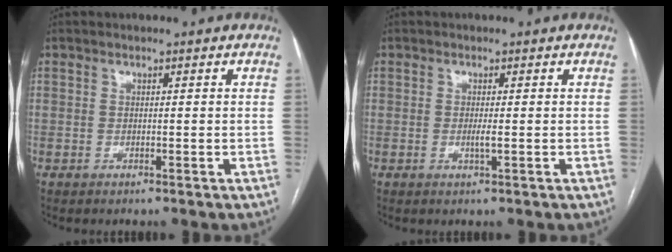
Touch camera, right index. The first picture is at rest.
{"total": 1.4, "force": [-0.3, -0.1, 1.3], "torque": [-0.030, -0.003, -0.004]}